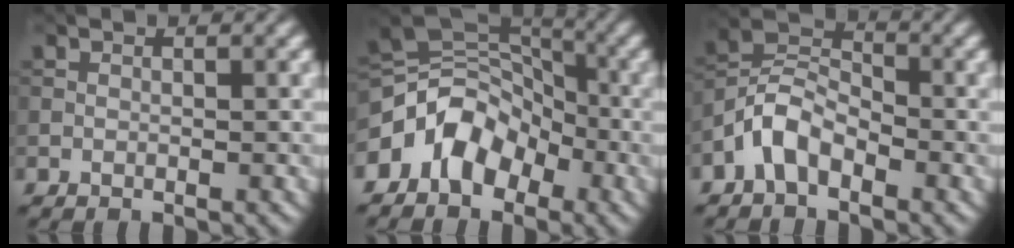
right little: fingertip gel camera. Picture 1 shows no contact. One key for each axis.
{"total": 6.3, "fx": -3.1, "fy": 4.5, "fz": 3.2, "tx": -0.039, "ty": 0.012, "tz": -0.074}
{"total": 4.1, "fx": -2.6, "fy": 2.2, "fz": 2.3, "tx": -0.045, "ty": 0.014, "tz": -0.065}